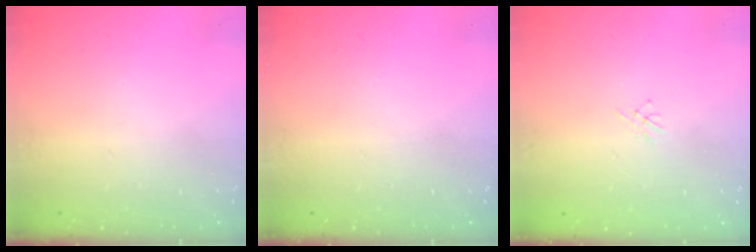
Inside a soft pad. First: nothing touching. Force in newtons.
{"total": 0.0}
{"total": 1.5, "press": 1.4, "slide": 0.4}